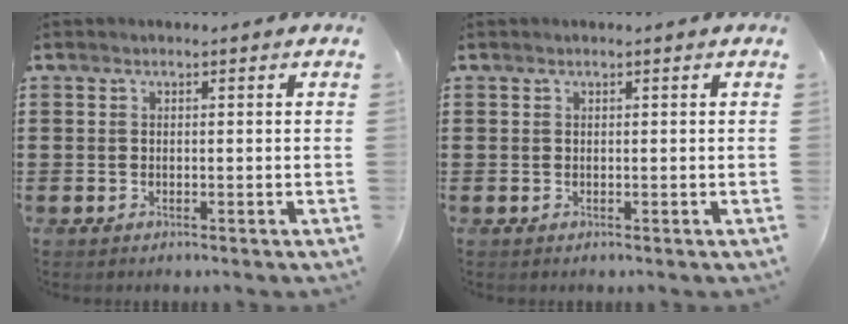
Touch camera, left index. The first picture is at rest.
{"total": 0.0}